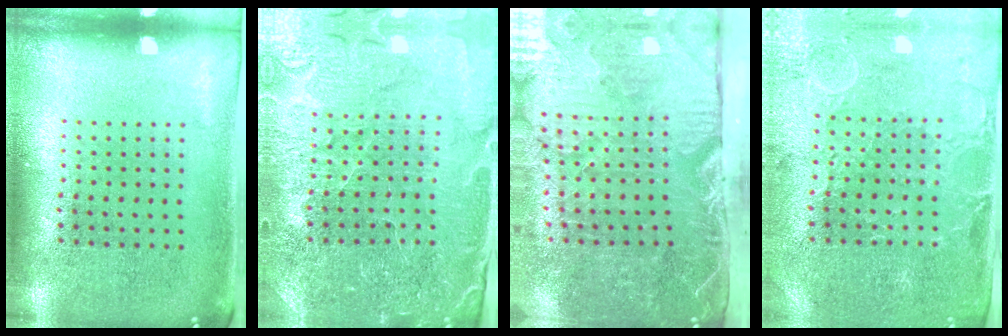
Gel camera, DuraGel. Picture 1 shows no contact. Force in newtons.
{"total": 3.4, "press": 3.4, "slide": 0.3}
{"total": 5.3, "press": 4.4, "slide": 2.9}
{"total": 0.7, "press": 0.5, "slide": 0.4}